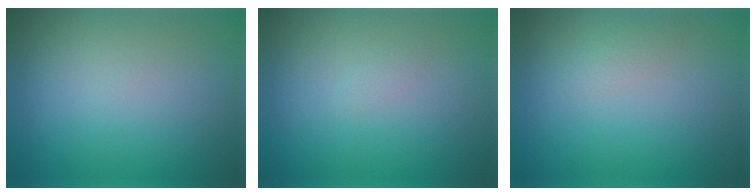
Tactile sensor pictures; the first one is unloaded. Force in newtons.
{"total": 0.6, "press": 0.6, "slide": 0.0}
{"total": 1.1, "press": 1.1, "slide": 0.0}